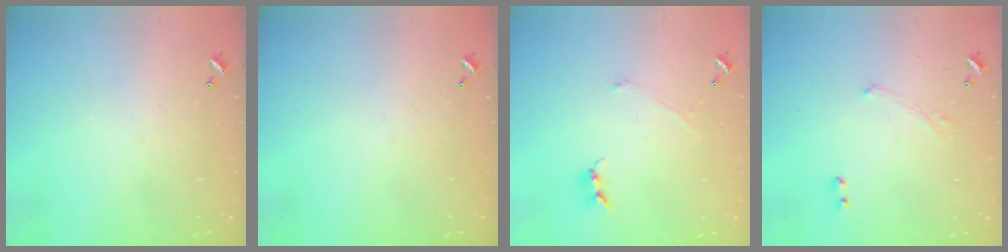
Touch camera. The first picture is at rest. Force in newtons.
{"total": 0.0}
{"total": 0.8, "press": 0.7, "slide": 0.3}
{"total": 1.6, "press": 1.5, "slide": 0.6}